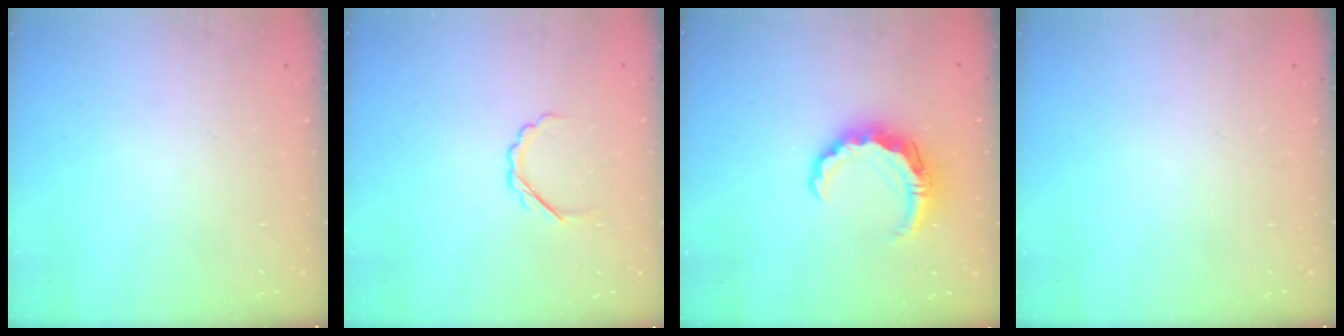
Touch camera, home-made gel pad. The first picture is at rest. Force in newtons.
{"total": 3.5, "press": 3.4, "slide": 0.8}
{"total": 8.1, "press": 8.0, "slide": 1.1}
{"total": 0.0}